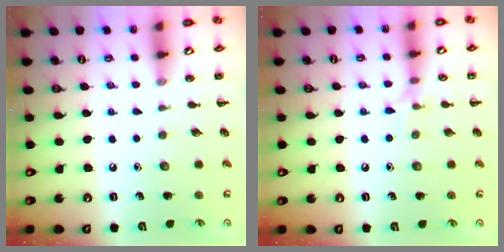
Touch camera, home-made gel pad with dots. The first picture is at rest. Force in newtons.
{"total": 5.5, "press": 5.2, "slide": 1.5}